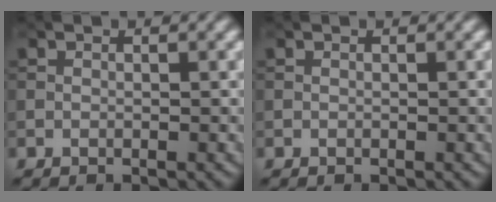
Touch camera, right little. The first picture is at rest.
{"total": 0.0}